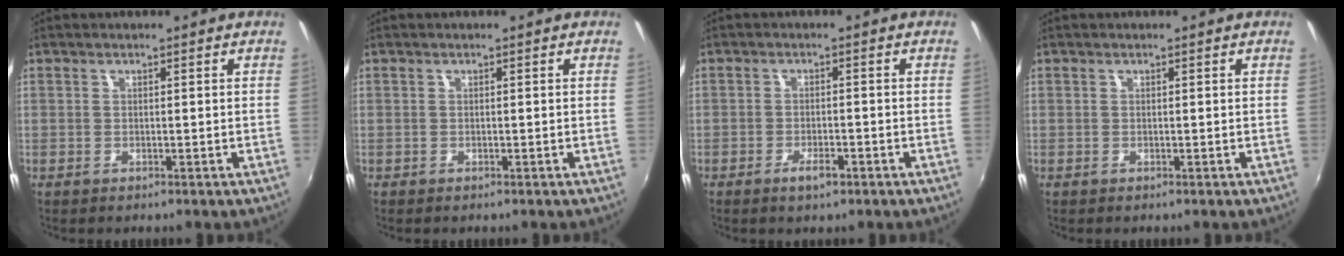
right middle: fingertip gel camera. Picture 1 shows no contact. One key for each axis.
{"total": 0.0}
{"total": 3.0, "fx": -1.9, "fy": 1.0, "fz": 2.0, "tx": -0.045, "ty": -0.003, "tz": -0.034}
{"total": 0.0}